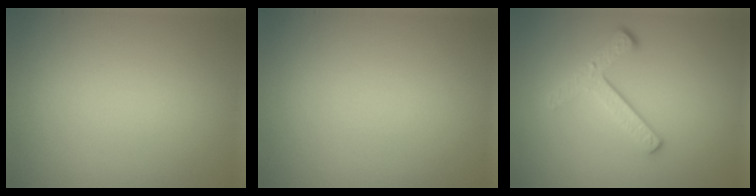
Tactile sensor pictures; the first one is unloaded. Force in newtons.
{"total": 0.0}
{"total": 3.6, "press": 2.6, "slide": 2.5}